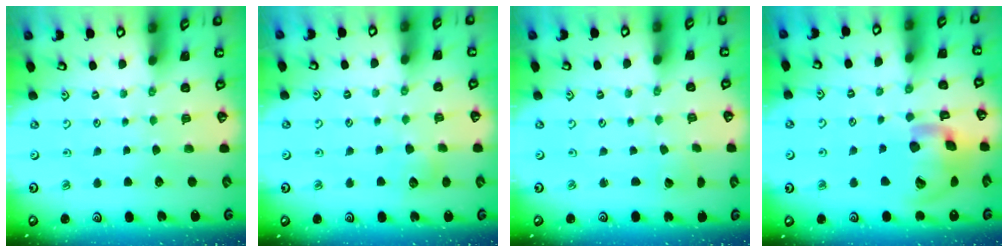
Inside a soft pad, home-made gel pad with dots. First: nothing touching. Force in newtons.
{"total": 5.8, "press": 5.8, "slide": 0.9}
{"total": 1.0, "press": 1.0, "slide": 0.1}
{"total": 19.2, "press": 19.0, "slide": 3.2}